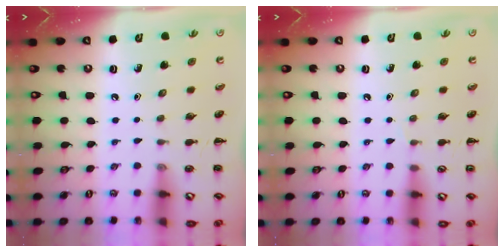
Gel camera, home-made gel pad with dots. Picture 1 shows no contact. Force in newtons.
{"total": 3.0, "press": 2.8, "slide": 1.0}